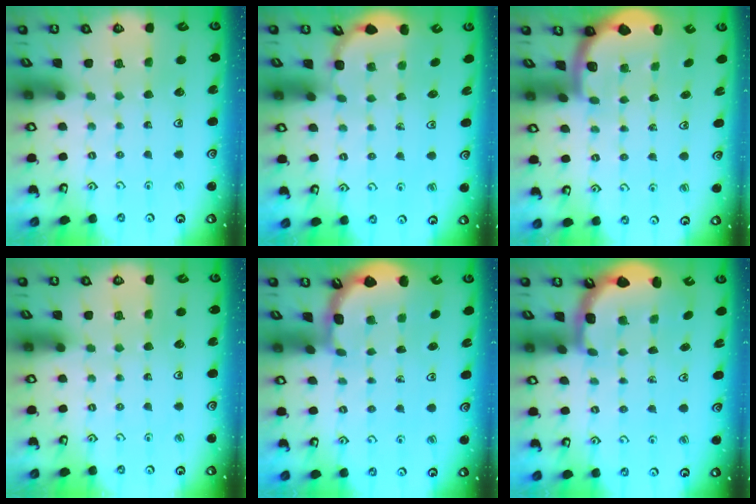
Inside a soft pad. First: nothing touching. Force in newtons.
{"total": 2.8, "press": 1.8, "slide": 2.1}
{"total": 2.0, "press": 2.0, "slide": 0.5}
{"total": 0.0}
{"total": 2.0, "press": 2.0, "slide": 0.2}
{"total": 4.1, "press": 3.6, "slide": 1.8}